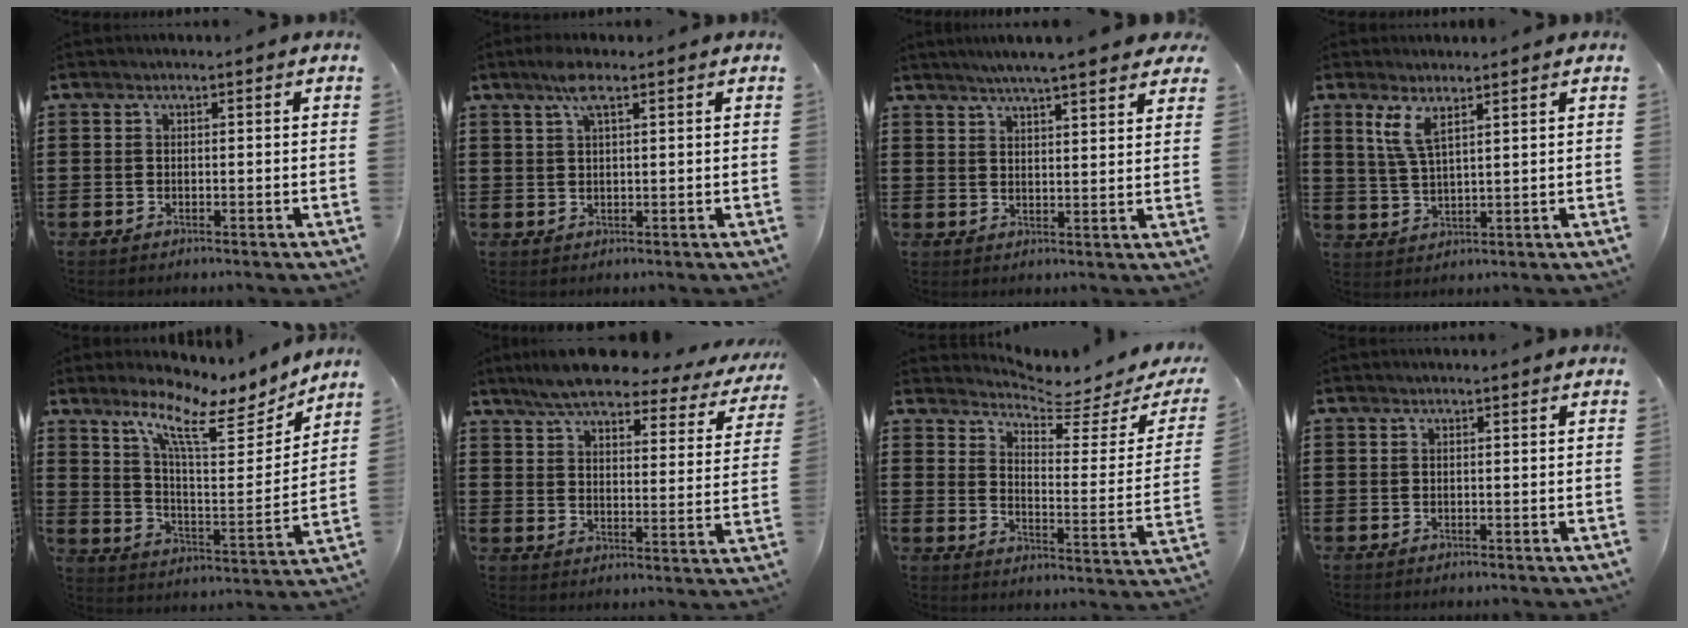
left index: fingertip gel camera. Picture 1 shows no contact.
{"total": 3.9, "force": [2.3, 1.0, 3.1], "torque": [-0.067, 0.007, 0.039]}
{"total": 4.2, "force": [3.8, 0.1, 1.7], "torque": [-0.046, -0.006, 0.067]}
{"total": 4.5, "force": [2.9, 0.9, 3.3], "torque": [-0.075, 0.001, 0.051]}
{"total": 11.4, "force": [8.7, 2.1, 7.1], "torque": [-0.151, -0.047, 0.144]}
{"total": 8.1, "force": [7.1, 1.0, 3.8], "torque": [-0.094, -0.037, 0.122]}
{"total": 4.5, "force": [4.3, -0.1, 1.3], "torque": [-0.036, -0.042, 0.066]}
{"total": 0.0}